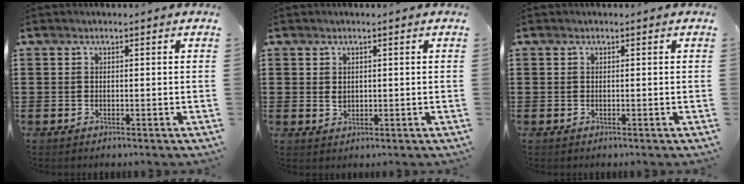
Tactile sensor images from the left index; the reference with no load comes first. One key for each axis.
{"total": 1.4, "fx": 0.3, "fy": 1.1, "fz": 0.8, "tx": -0.019, "ty": 0.008, "tz": 0.004}
{"total": 0.0}